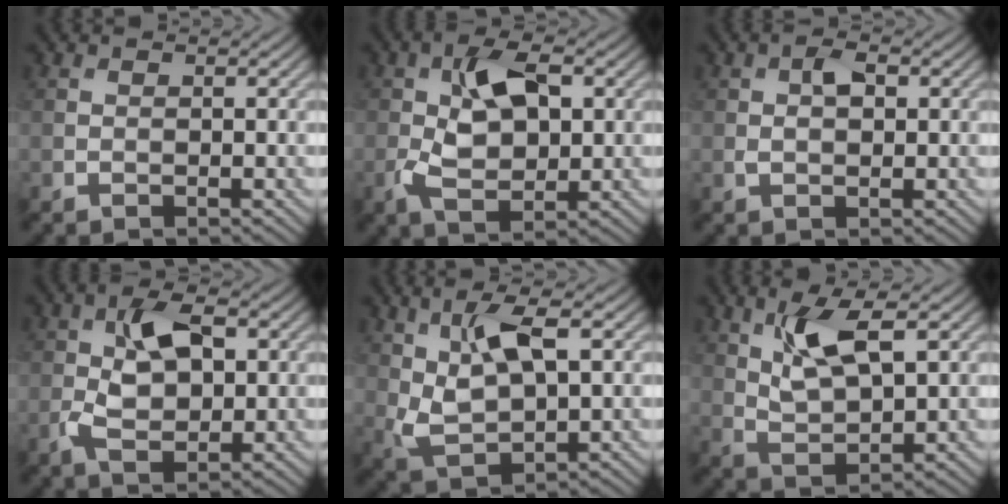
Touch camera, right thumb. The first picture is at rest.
{"total": 7.7, "force": [1.0, 4.5, 6.2], "torque": [-0.132, 0.000, 0.018]}
{"total": 2.5, "force": [0.5, 1.4, 2.0], "torque": [-0.041, 0.000, 0.009]}
{"total": 6.7, "force": [0.8, 3.8, 5.5], "torque": [-0.115, 0.002, 0.015]}
{"total": 8.1, "force": [2.5, 3.7, 6.8], "torque": [-0.146, 0.000, 0.048]}
{"total": 7.2, "force": [3.1, 2.7, 6.0], "torque": [-0.127, -0.004, 0.061]}